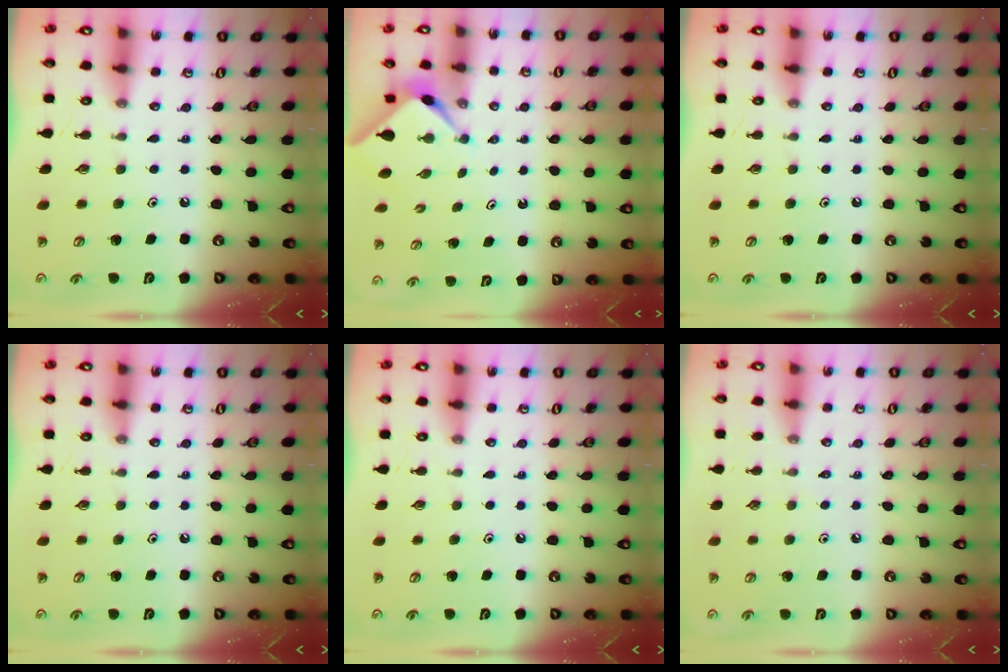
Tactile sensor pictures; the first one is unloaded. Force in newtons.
{"total": 2.3, "press": 2.3, "slide": 0.3}
{"total": 0.0}
{"total": 0.0}
{"total": 0.0}
{"total": 0.6, "press": 0.6, "slide": 0.3}